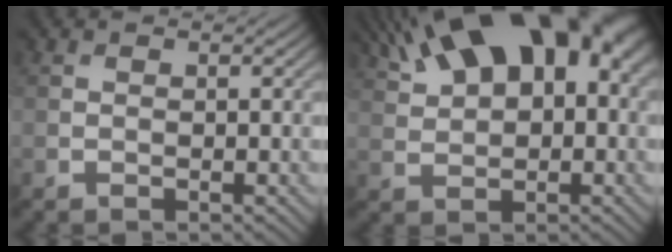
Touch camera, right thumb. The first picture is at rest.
{"total": 18.7, "force": [9.2, 9.5, 13.2], "torque": [-0.218, 0.074, 0.134]}